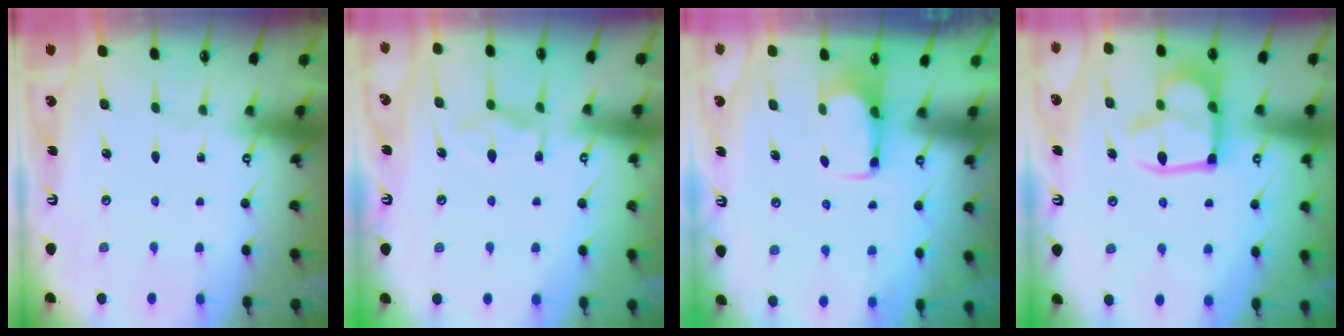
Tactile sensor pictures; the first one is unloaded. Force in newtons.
{"total": 2.6, "press": 2.1, "slide": 1.5}
{"total": 2.8, "press": 2.8, "slide": 0.5}
{"total": 9.9, "press": 9.8, "slide": 1.2}